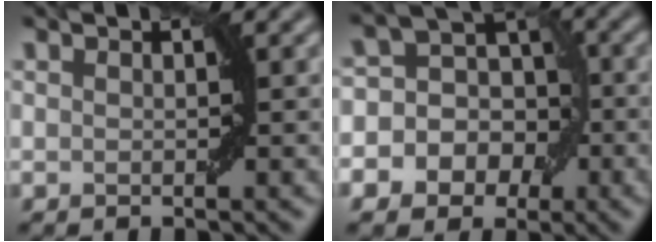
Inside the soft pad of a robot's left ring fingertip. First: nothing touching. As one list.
[{"total": 9.4, "force": [-2.1, 8.3, 3.9], "torque": [-0.051, 0.035, -0.072]}]